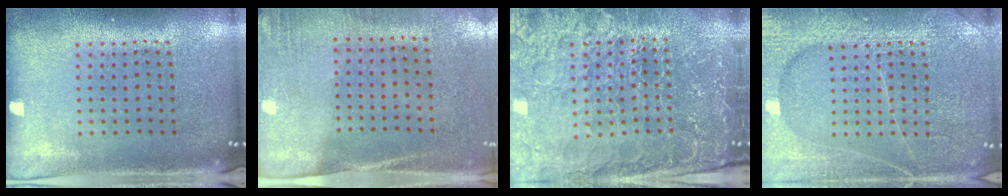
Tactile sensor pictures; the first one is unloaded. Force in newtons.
{"total": 2.6, "press": 2.3, "slide": 1.3}
{"total": 5.2, "press": 4.8, "slide": 2.1}
{"total": 6.5, "press": 6.4, "slide": 0.8}